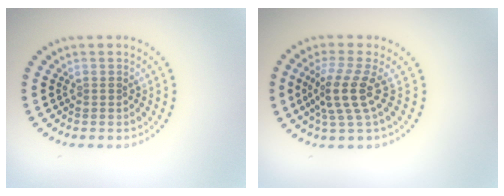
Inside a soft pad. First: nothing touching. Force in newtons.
{"total": 3.6, "press": 2.7, "slide": 2.4}